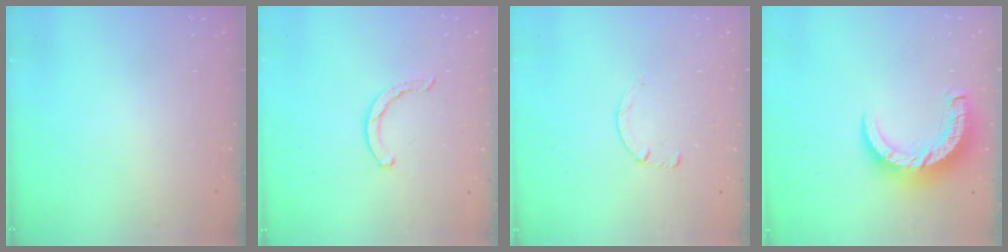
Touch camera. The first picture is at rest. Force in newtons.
{"total": 1.8, "press": 1.8, "slide": 0.4}
{"total": 2.6, "press": 2.5, "slide": 0.3}
{"total": 8.9, "press": 8.9, "slide": 0.9}